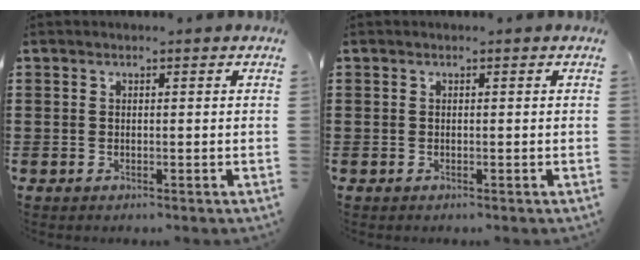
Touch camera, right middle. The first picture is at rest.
{"total": 0.0}